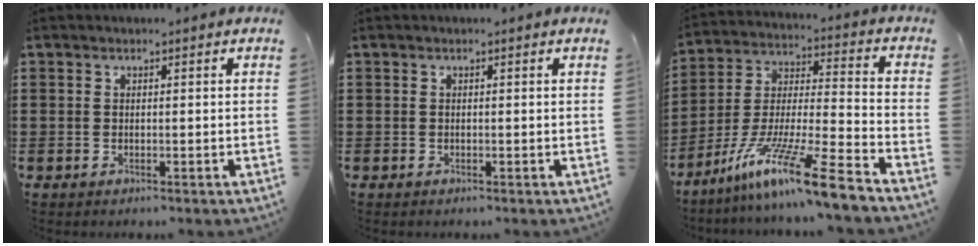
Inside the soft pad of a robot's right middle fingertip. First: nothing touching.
{"total": 0.0}
{"total": 14.0, "force": [-10.6, -0.5, 9.1], "torque": [-0.165, 0.005, -0.200]}